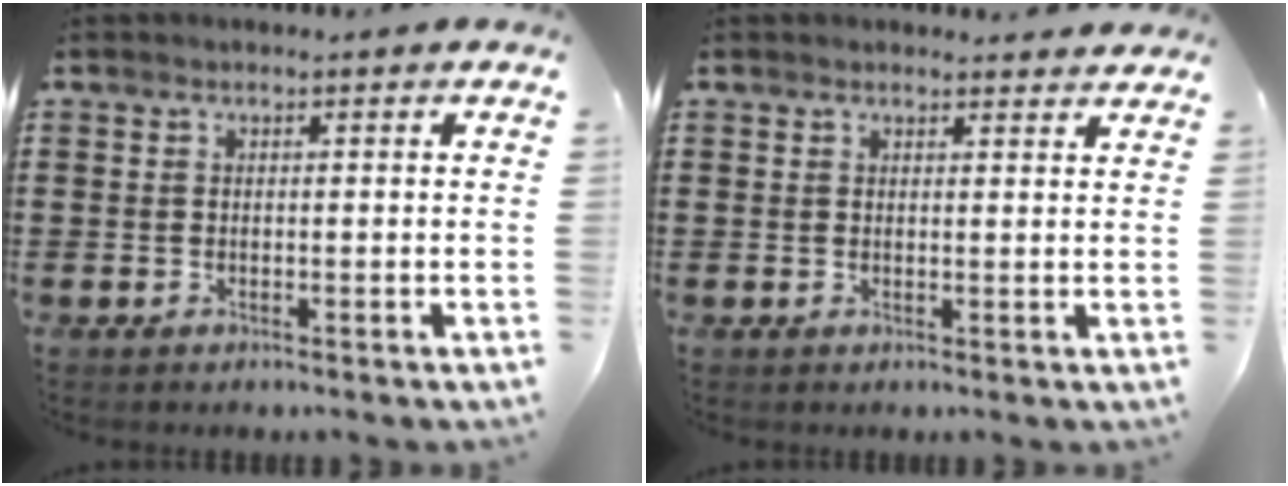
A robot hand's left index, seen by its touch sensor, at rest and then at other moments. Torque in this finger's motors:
{"motor_torque": [1.05, -1.09, 0.36, 0.00]}